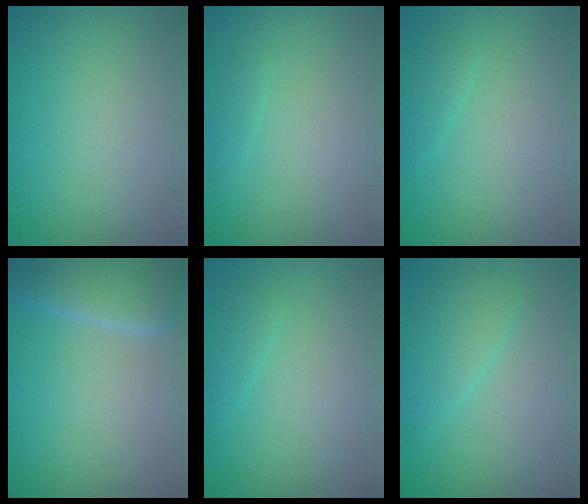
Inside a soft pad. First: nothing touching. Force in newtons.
{"total": 0.8, "press": 0.8, "slide": 0.0}
{"total": 1.0, "press": 1.0, "slide": 0.1}
{"total": 7.2, "press": 7.1, "slide": 0.3}
{"total": 1.0, "press": 1.0, "slide": 0.1}
{"total": 2.7, "press": 2.7, "slide": 0.2}